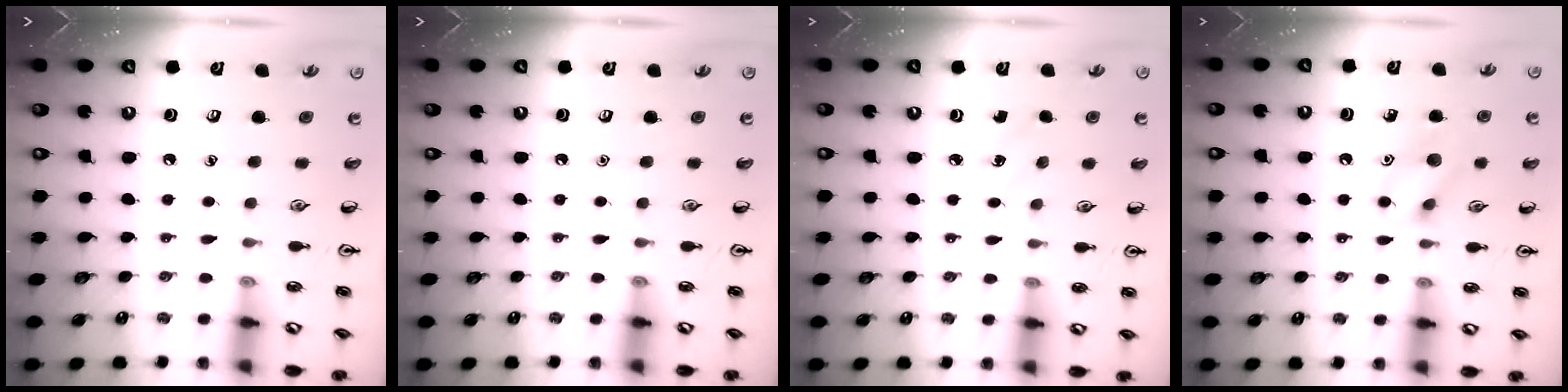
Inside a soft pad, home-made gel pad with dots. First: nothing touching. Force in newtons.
{"total": 0.0}
{"total": 1.9, "press": 1.8, "slide": 0.7}
{"total": 9.6, "press": 9.6, "slide": 0.7}